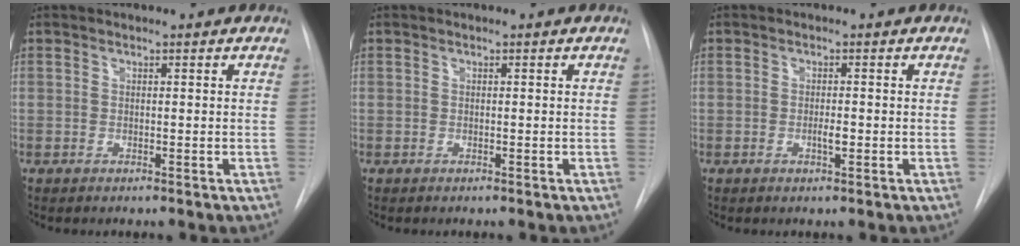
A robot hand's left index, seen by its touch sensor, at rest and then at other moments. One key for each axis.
{"total": 0.0}
{"total": 1.4, "fx": -0.7, "fy": 0.3, "fz": 1.2, "tx": -0.023, "ty": -0.006, "tz": -0.012}